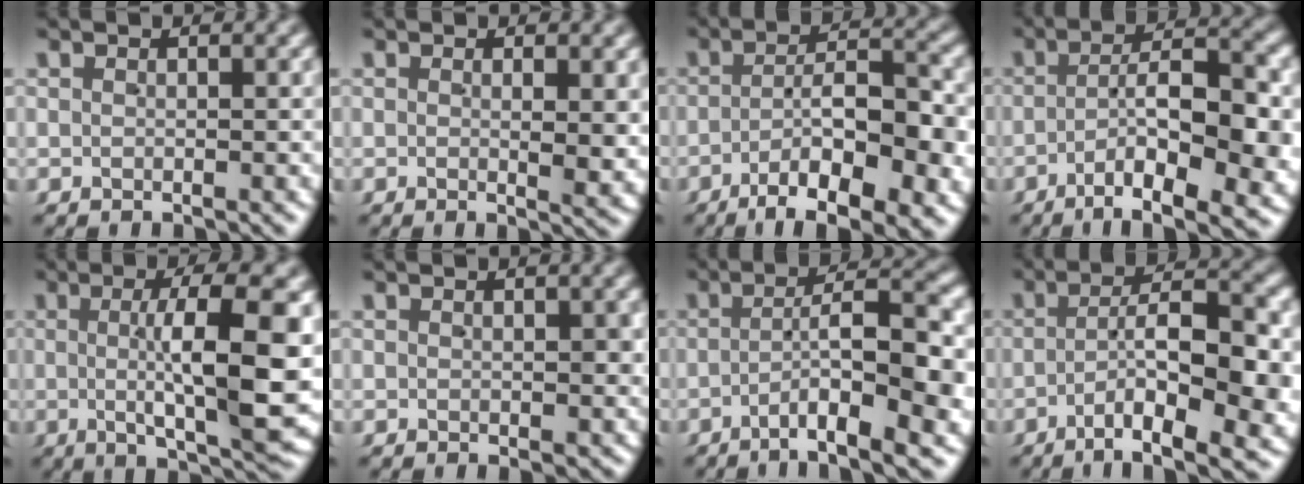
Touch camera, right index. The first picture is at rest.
{"total": 1.8, "force": [0.3, 0.0, 1.8], "torque": [-0.023, -0.007, 0.006]}
{"total": 10.9, "force": [-6.6, 4.0, 7.7], "torque": [-0.107, -0.019, -0.090]}
{"total": 10.0, "force": [-4.6, 3.1, 8.4], "torque": [-0.115, -0.017, -0.060]}
{"total": 11.1, "force": [0.5, 2.4, 10.8], "torque": [-0.154, 0.004, 0.014]}
{"total": 2.3, "force": [-0.2, 1.5, 1.7], "torque": [-0.018, -0.014, 0.006]}
{"total": 8.2, "force": [-3.0, 1.9, 7.4], "torque": [-0.102, -0.007, -0.040]}
{"total": 10.0, "force": [-4.1, 3.0, 8.6], "torque": [-0.120, -0.019, -0.053]}